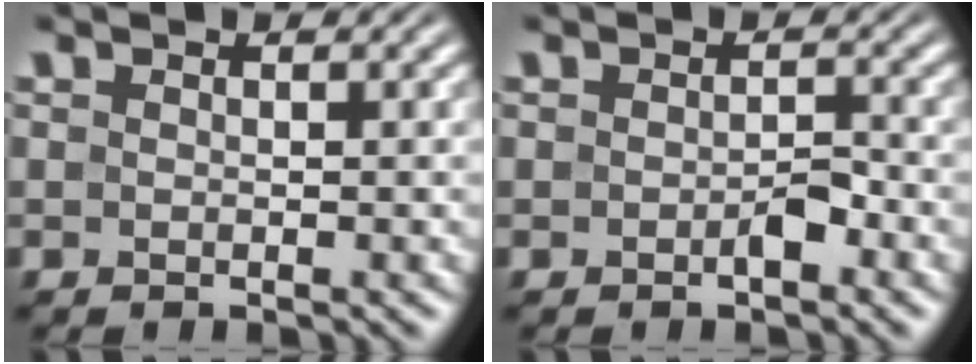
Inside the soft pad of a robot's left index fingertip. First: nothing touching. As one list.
[{"total": 1.5, "force": [-0.7, 0.7, 1.1], "torque": [-0.018, 0.001, -0.011]}]